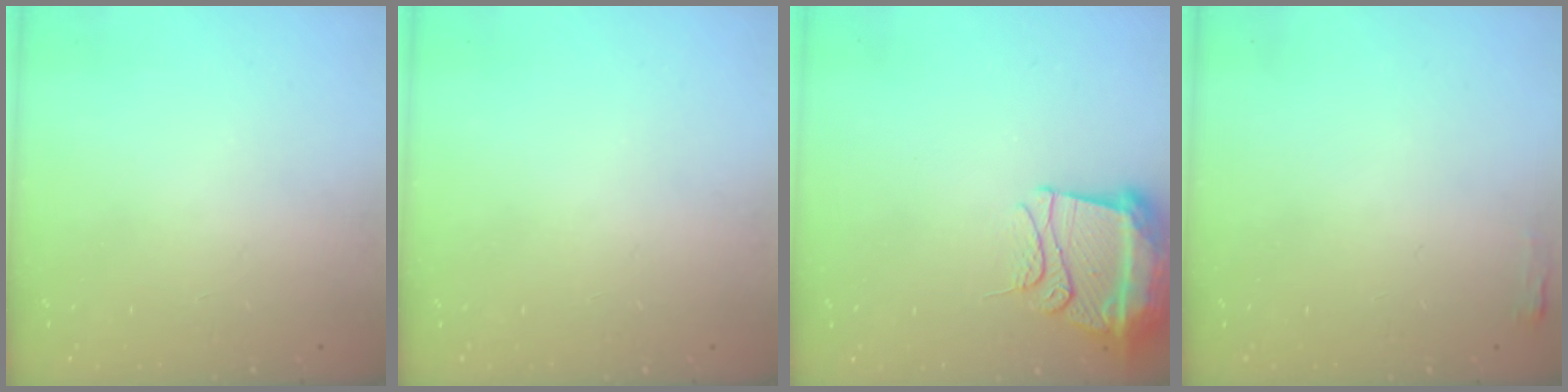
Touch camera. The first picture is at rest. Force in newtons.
{"total": 0.0}
{"total": 13.1, "press": 13.1, "slide": 1.4}
{"total": 2.7, "press": 2.6, "slide": 0.8}